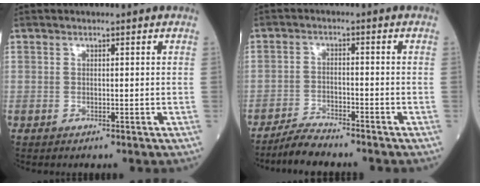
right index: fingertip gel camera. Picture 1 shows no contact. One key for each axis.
{"total": 4.5, "fx": -4.3, "fy": 0.2, "fz": 1.3, "tx": -0.027, "ty": -0.016, "tz": -0.080}